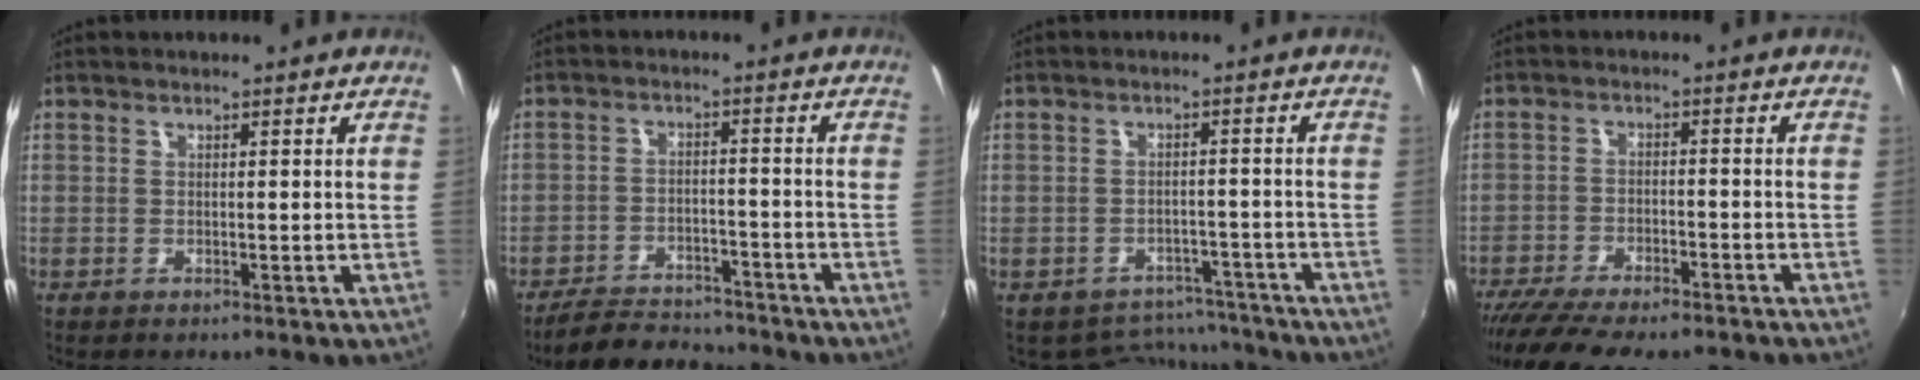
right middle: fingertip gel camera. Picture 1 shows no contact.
{"total": 10.8, "force": [-9.8, 3.3, 3.3], "torque": [-0.090, 0.003, -0.144]}
{"total": 8.8, "force": [-7.5, 4.5, 0.9], "torque": [-0.019, 0.028, -0.086]}
{"total": 15.0, "force": [-12.5, 3.7, 7.5], "torque": [-0.156, -0.046, -0.194]}